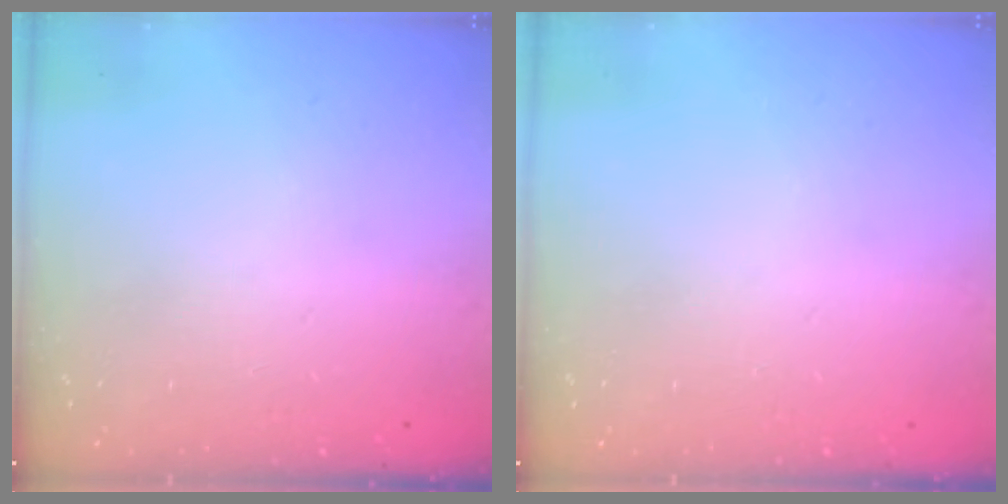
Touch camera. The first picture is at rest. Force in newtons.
{"total": 0.0}